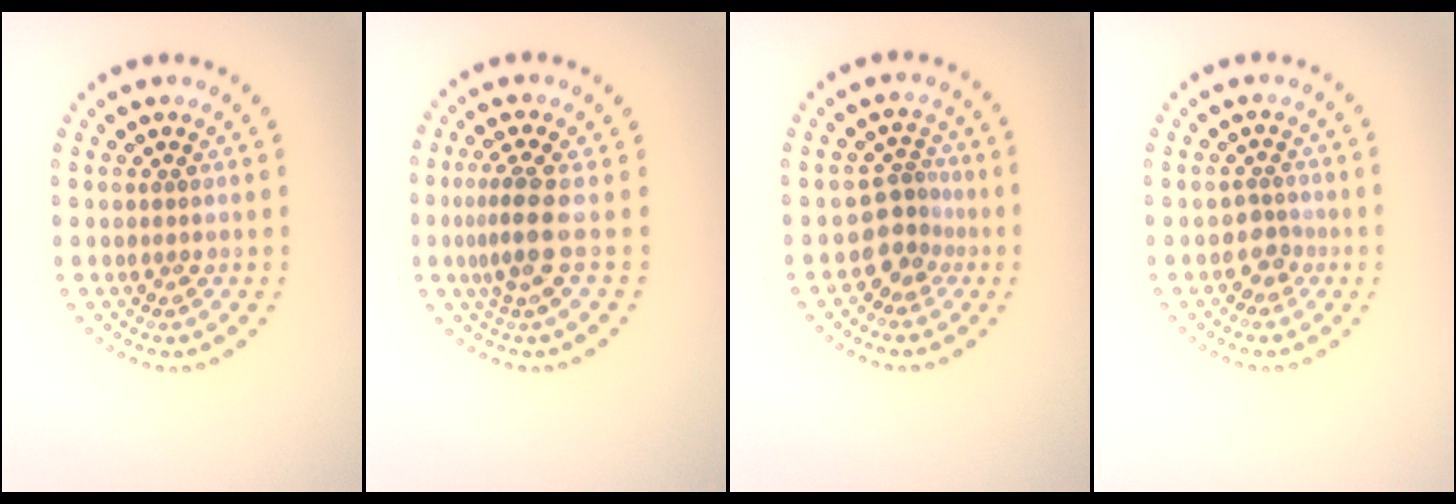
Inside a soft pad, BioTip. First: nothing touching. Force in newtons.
{"total": 2.8, "press": 2.0, "slide": 2.0}
{"total": 2.7, "press": 1.8, "slide": 2.0}
{"total": 1.8, "press": 1.1, "slide": 1.3}